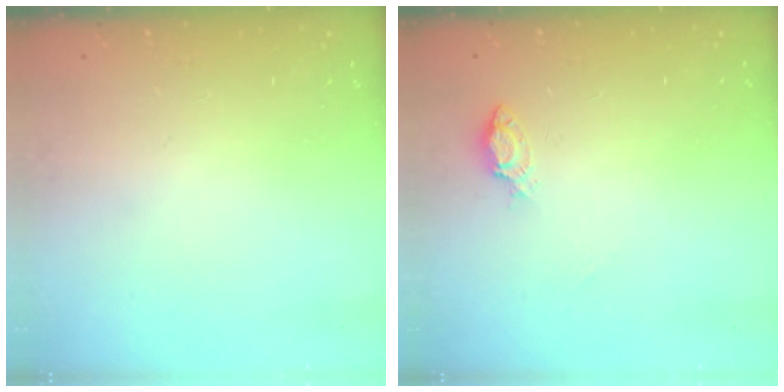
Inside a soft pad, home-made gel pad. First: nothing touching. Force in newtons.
{"total": 5.3, "press": 5.3, "slide": 0.6}